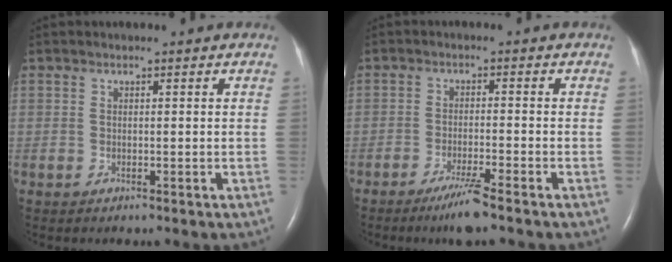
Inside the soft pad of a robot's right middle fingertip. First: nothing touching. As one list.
[{"total": 4.7, "force": [-3.4, -0.5, 3.1], "torque": [-0.064, -0.013, -0.066]}]